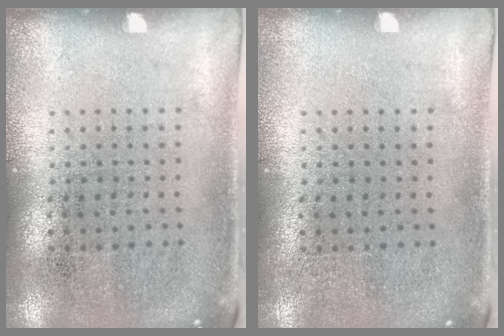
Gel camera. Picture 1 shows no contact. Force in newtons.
{"total": 0.0}